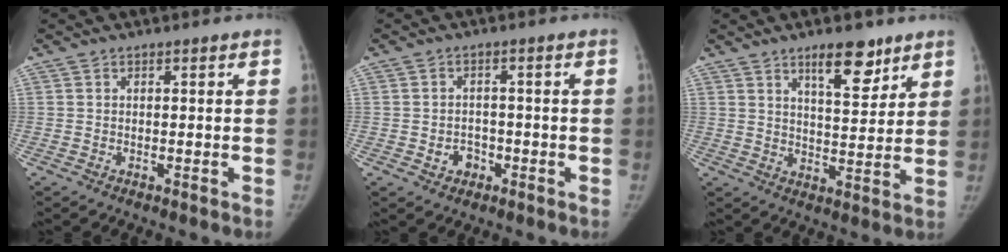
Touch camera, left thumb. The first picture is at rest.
{"total": 4.1, "force": [-1.5, 3.6, 1.4], "torque": [0.002, 0.013, -0.019]}
{"total": 9.3, "force": [6.2, 3.4, 6.1], "torque": [-0.068, -0.041, 0.099]}